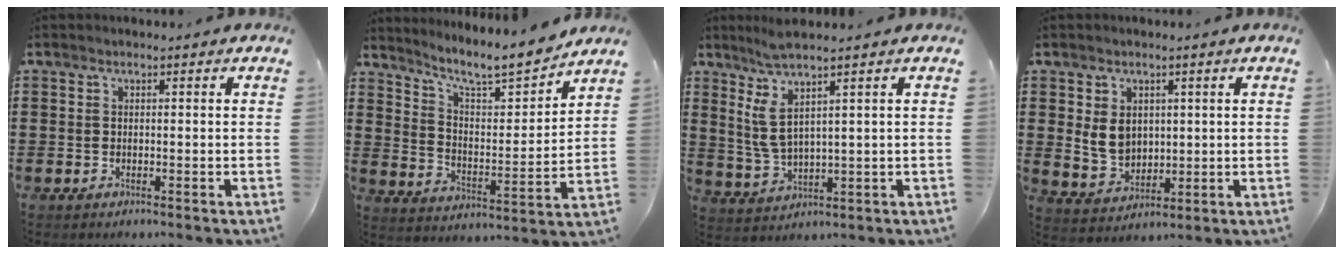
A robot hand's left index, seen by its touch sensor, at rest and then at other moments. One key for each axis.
{"total": 8.1, "fx": 7.3, "fy": 1.1, "fz": 3.4, "tx": -0.089, "ty": -0.050, "tz": 0.123}
{"total": 5.2, "fx": 2.9, "fy": 0.4, "fz": 4.3, "tx": -0.115, "ty": -0.015, "tz": 0.042}
{"total": 5.1, "fx": 1.2, "fy": 4.2, "fz": 2.7, "tx": -0.057, "ty": 0.008, "tz": 0.021}